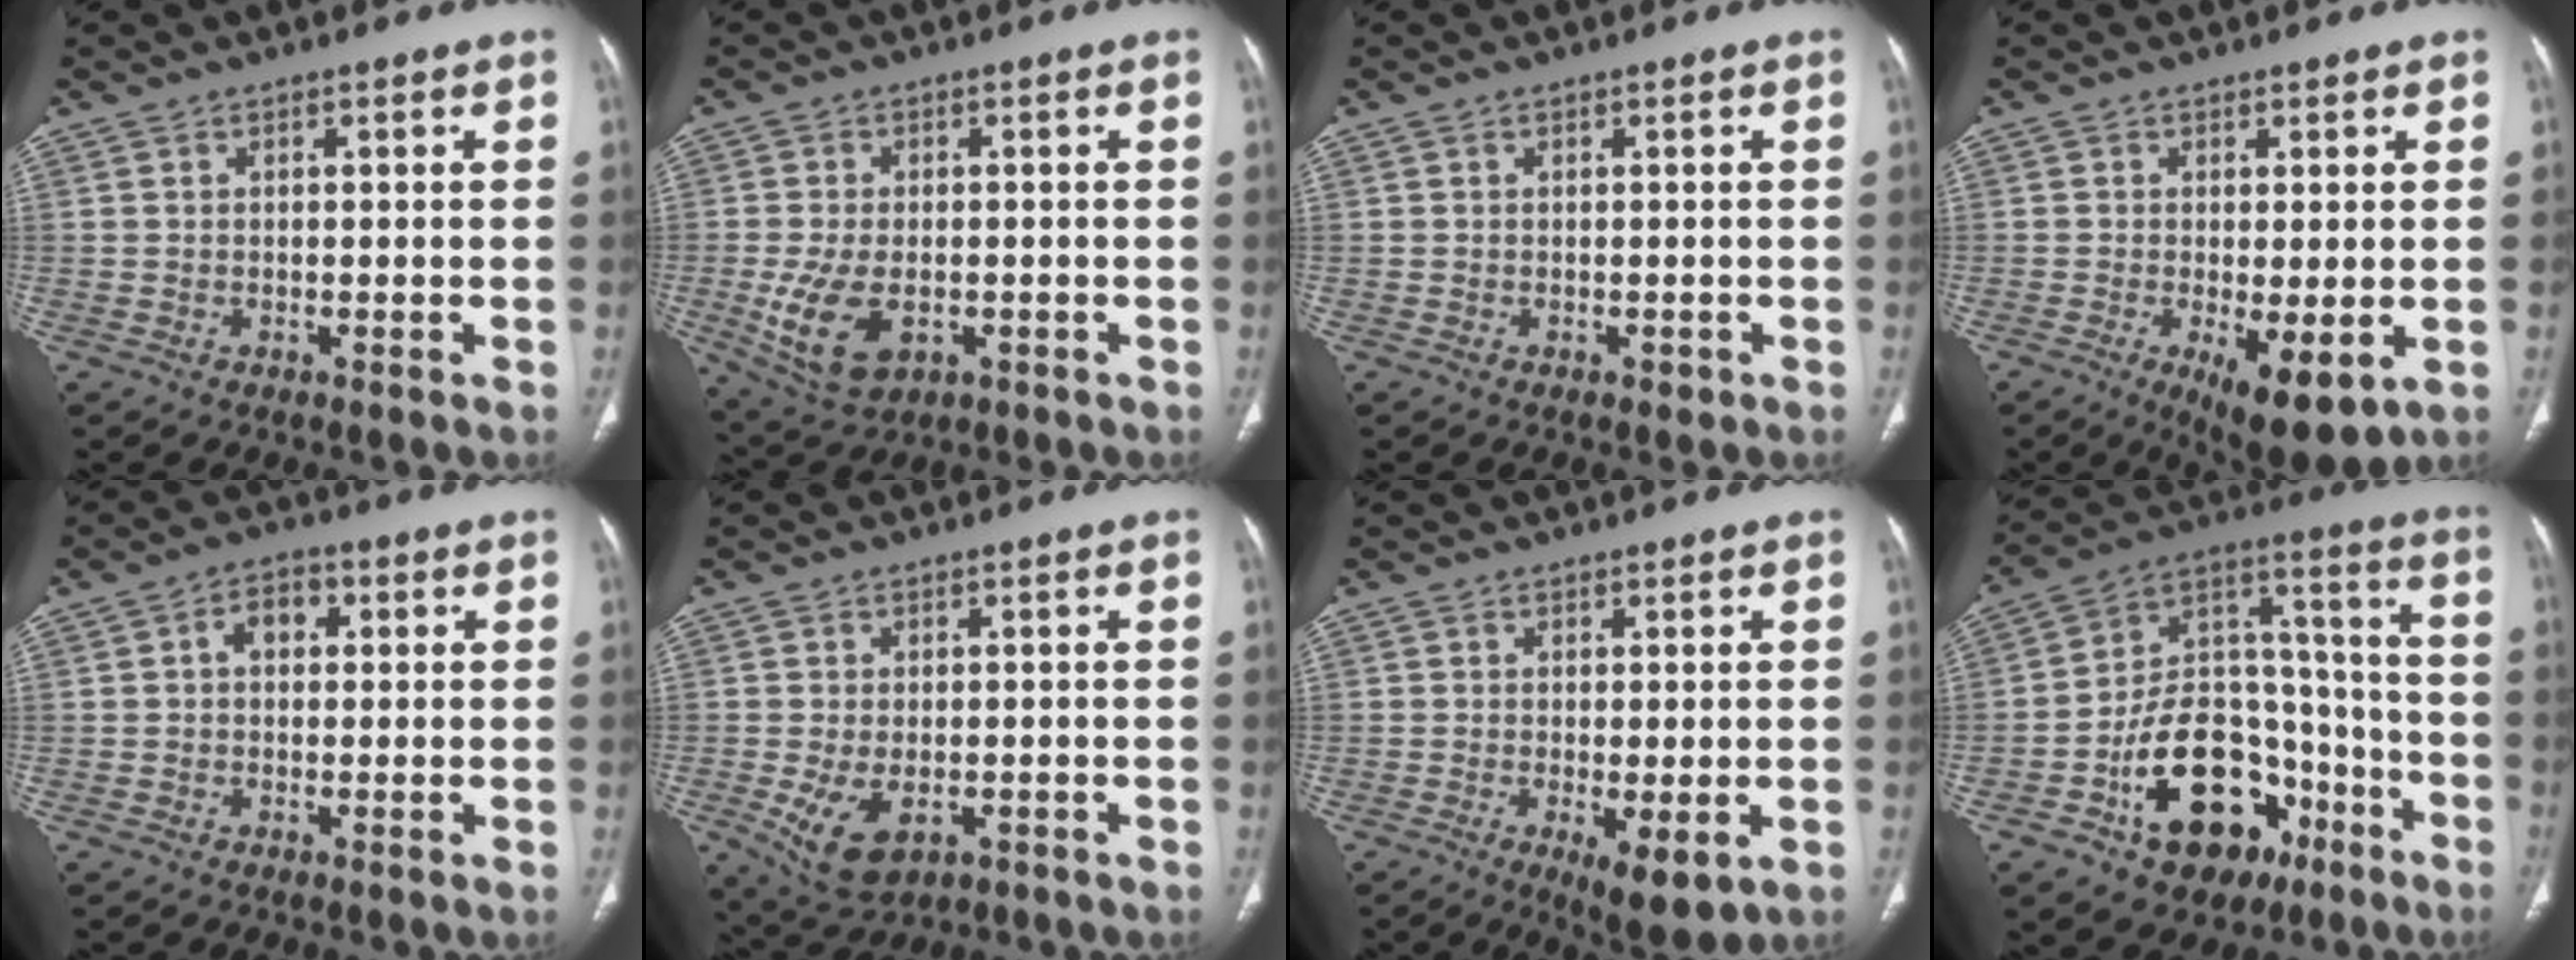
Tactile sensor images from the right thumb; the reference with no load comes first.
{"total": 10.0, "force": [-2.3, 6.0, 7.6], "torque": [-0.151, -0.004, -0.027]}
{"total": 0.8, "force": [-0.2, 0.6, 0.5], "torque": [-0.003, 0.001, -0.002]}
{"total": 9.4, "force": [-2.8, 3.4, 8.3], "torque": [-0.127, -0.021, -0.035]}
{"total": 4.4, "force": [0.8, 3.2, 2.9], "torque": [-0.031, 0.012, 0.006]}
{"total": 7.7, "force": [-2.1, 4.6, 5.8], "torque": [-0.107, -0.008, -0.023]}
{"total": 6.8, "force": [-2.0, 2.3, 6.0], "torque": [-0.095, -0.020, -0.025]}
{"total": 23.2, "force": [-10.3, 15.1, 14.3], "torque": [-0.191, 0.088, -0.154]}